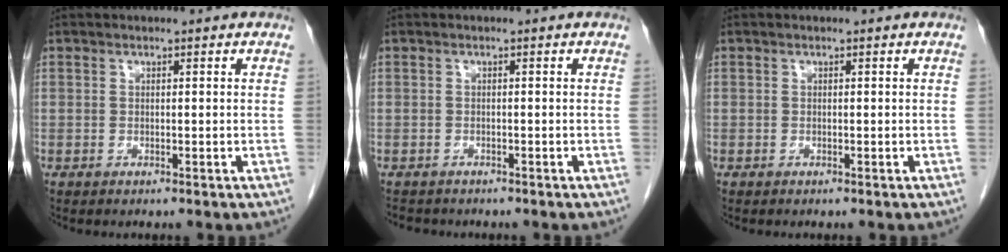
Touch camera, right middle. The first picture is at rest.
{"total": 2.7, "force": [-2.4, 1.2, 0.5], "torque": [-0.011, -0.003, -0.034]}
{"total": 0.0}